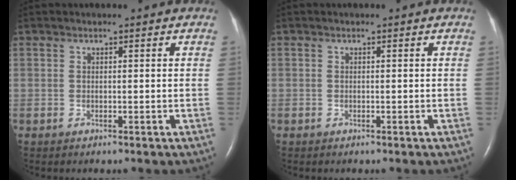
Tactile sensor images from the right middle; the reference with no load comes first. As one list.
[{"total": 0.0}]